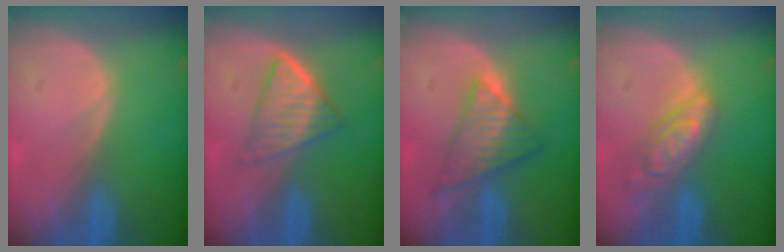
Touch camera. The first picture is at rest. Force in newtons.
{"total": 6.3, "press": 5.4, "slide": 3.1}
{"total": 6.6, "press": 6.3, "slide": 1.8}
{"total": 6.2, "press": 5.5, "slide": 2.9}